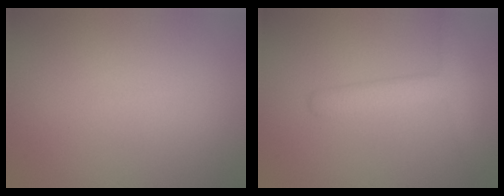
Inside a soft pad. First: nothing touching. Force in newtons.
{"total": 2.9, "press": 2.9, "slide": 0.2}